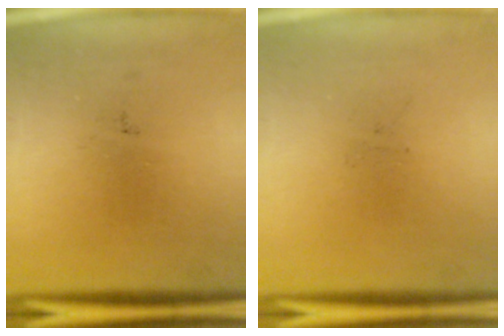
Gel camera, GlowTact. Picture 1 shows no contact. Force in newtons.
{"total": 0.0}